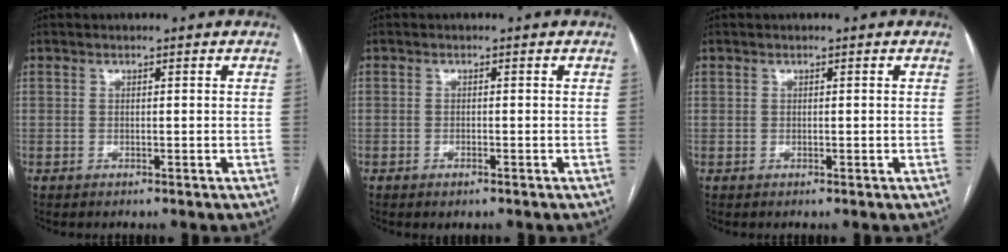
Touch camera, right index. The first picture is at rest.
{"total": 0.9, "force": [-0.6, 0.3, 0.6], "torque": [-0.008, 0.000, -0.007]}
{"total": 0.0}